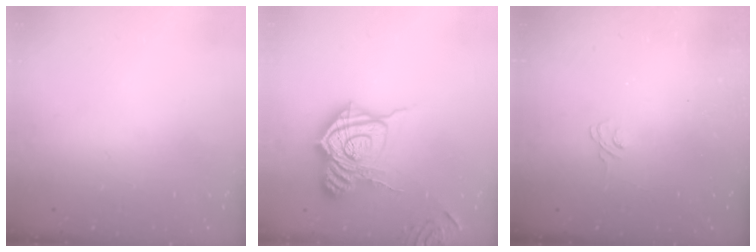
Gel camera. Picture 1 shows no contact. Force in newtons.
{"total": 20.2, "press": 20.1, "slide": 1.2}
{"total": 2.5, "press": 2.1, "slide": 1.3}